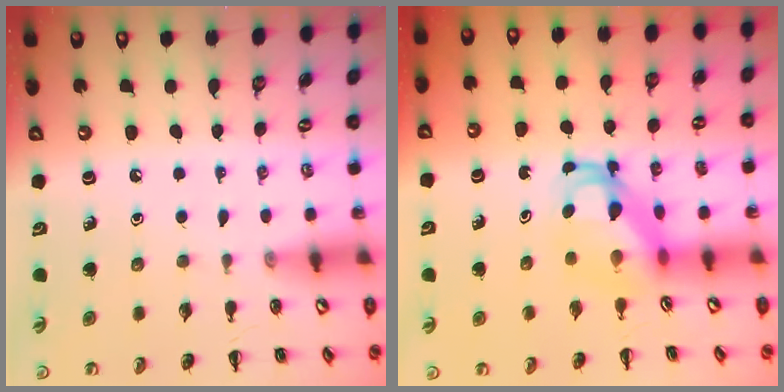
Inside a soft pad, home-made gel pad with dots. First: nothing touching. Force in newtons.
{"total": 5.0, "press": 4.9, "slide": 0.8}